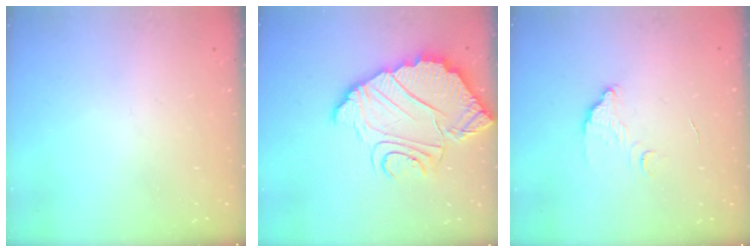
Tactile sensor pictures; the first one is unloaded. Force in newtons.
{"total": 11.4, "press": 11.4, "slide": 1.0}
{"total": 3.6, "press": 3.6, "slide": 0.2}